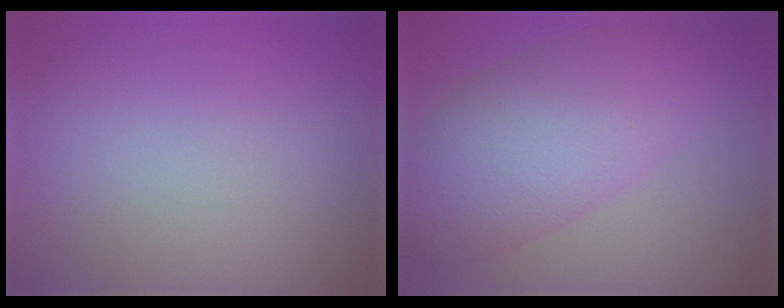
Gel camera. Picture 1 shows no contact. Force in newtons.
{"total": 8.4, "press": 8.4, "slide": 0.2}